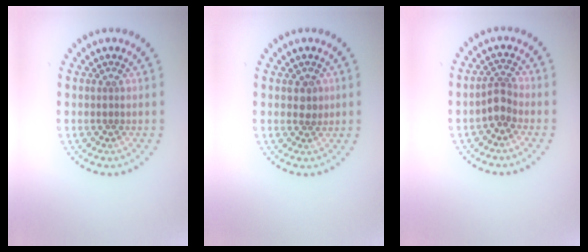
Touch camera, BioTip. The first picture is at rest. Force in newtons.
{"total": 1.4, "press": 1.4, "slide": 0.5}
{"total": 2.0, "press": 1.7, "slide": 1.2}